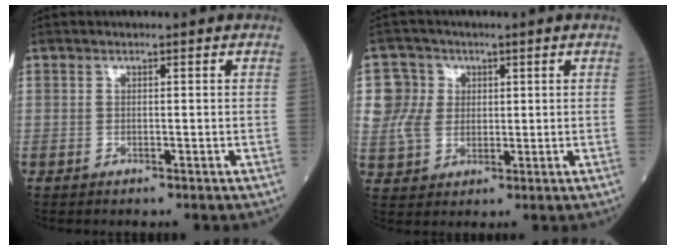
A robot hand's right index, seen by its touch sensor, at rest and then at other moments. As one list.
[{"total": 7.0, "force": [1.7, 6.5, 2.0], "torque": [-0.044, 0.017, 0.039]}]